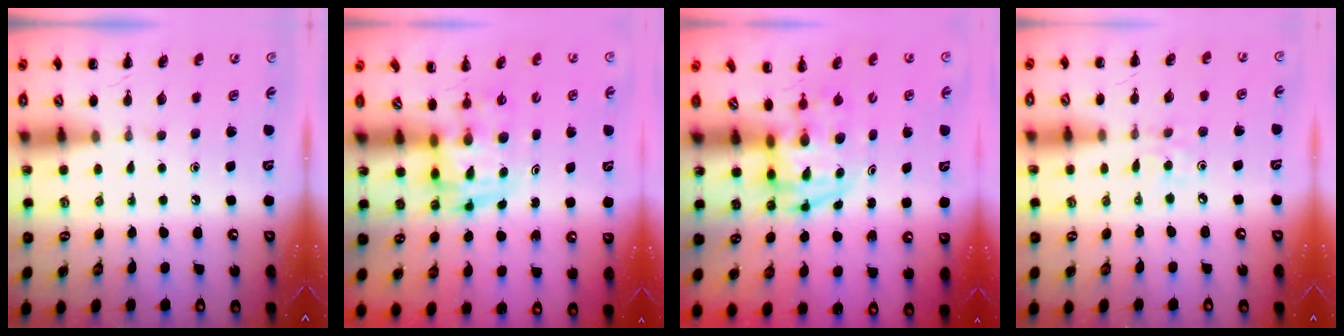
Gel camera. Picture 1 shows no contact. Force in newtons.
{"total": 3.5, "press": 3.5, "slide": 0.6}
{"total": 3.8, "press": 3.8, "slide": 0.6}
{"total": 2.1, "press": 2.1, "slide": 0.6}